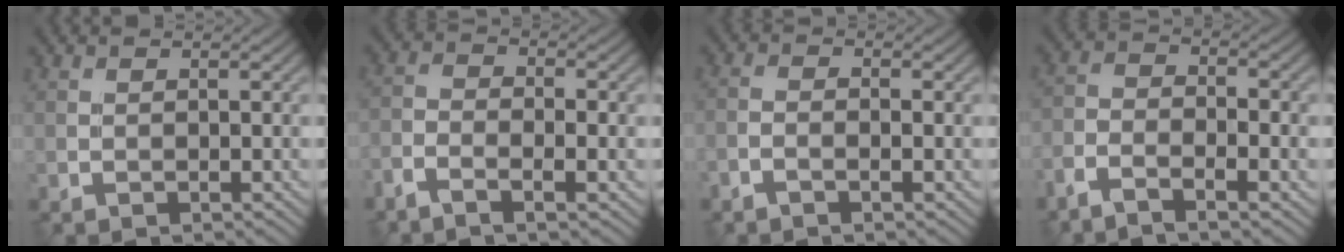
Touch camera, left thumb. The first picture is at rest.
{"total": 3.6, "force": [-2.4, 1.0, 2.5], "torque": [-0.058, -0.007, -0.058]}
{"total": 1.6, "force": [-1.0, 0.4, 1.2], "torque": [-0.026, 0.002, -0.024]}
{"total": 4.8, "force": [-3.5, 1.3, 3.0], "torque": [-0.070, -0.008, -0.079]}